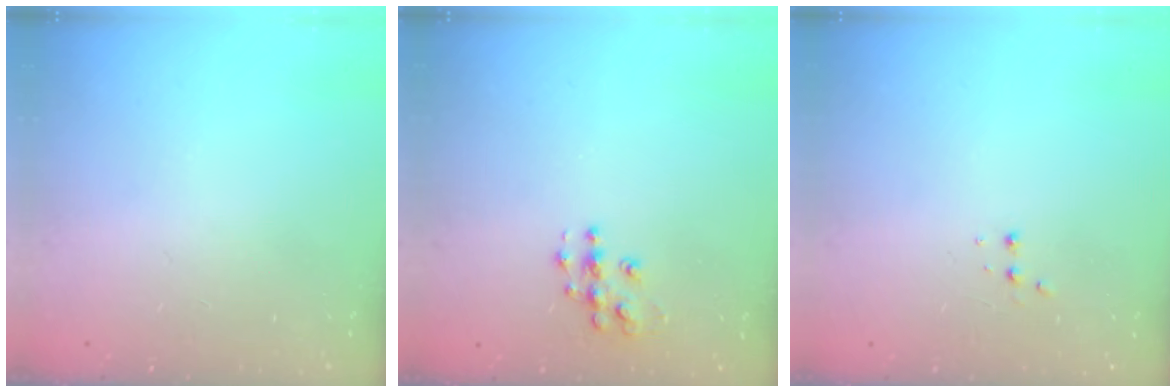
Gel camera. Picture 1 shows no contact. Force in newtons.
{"total": 7.1, "press": 7.1, "slide": 0.3}
{"total": 2.5, "press": 2.4, "slide": 0.8}